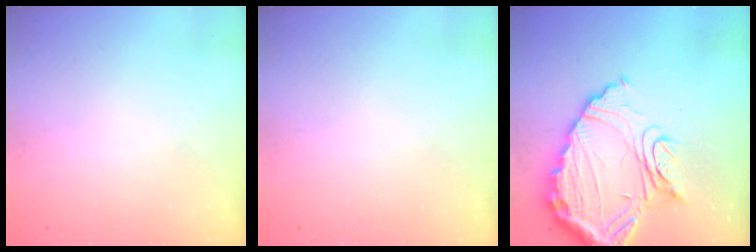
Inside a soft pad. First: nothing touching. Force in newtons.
{"total": 0.0}
{"total": 19.5, "press": 19.4, "slide": 1.7}